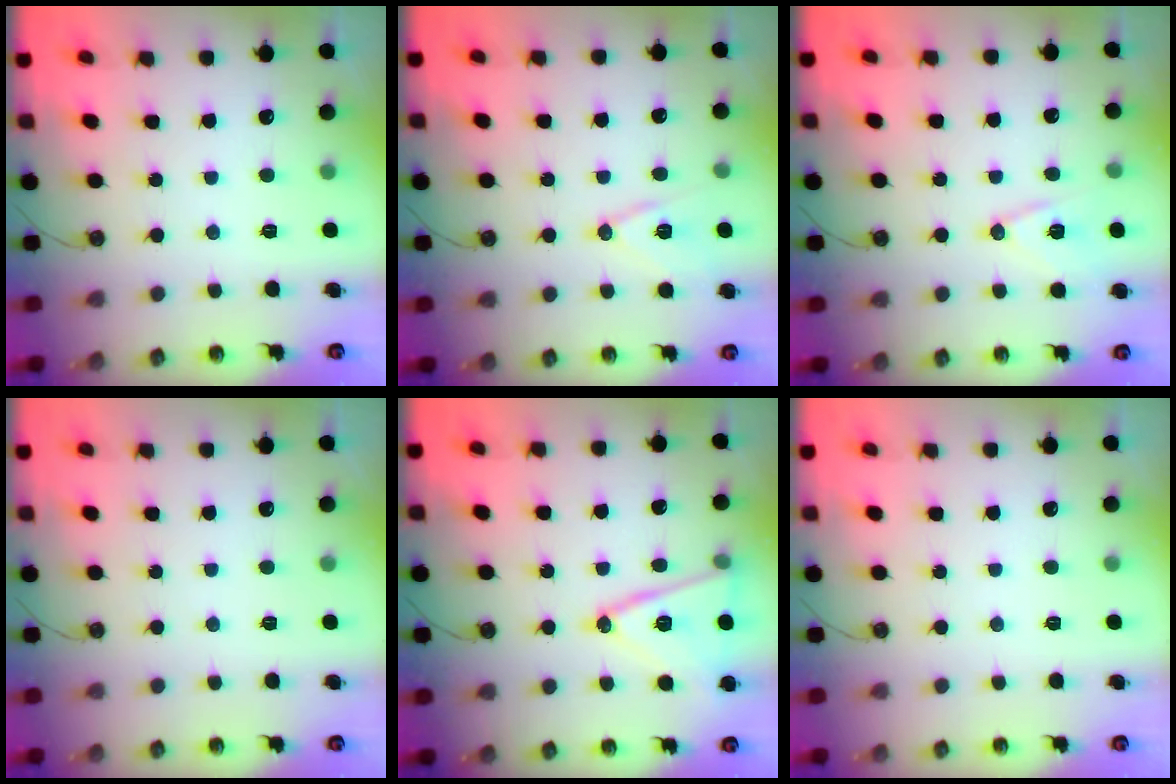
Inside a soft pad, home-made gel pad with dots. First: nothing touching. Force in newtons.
{"total": 11.2, "press": 10.7, "slide": 3.4}
{"total": 11.1, "press": 10.5, "slide": 3.5}
{"total": 0.0}
{"total": 15.6, "press": 15.2, "slide": 3.4}
{"total": 0.0}